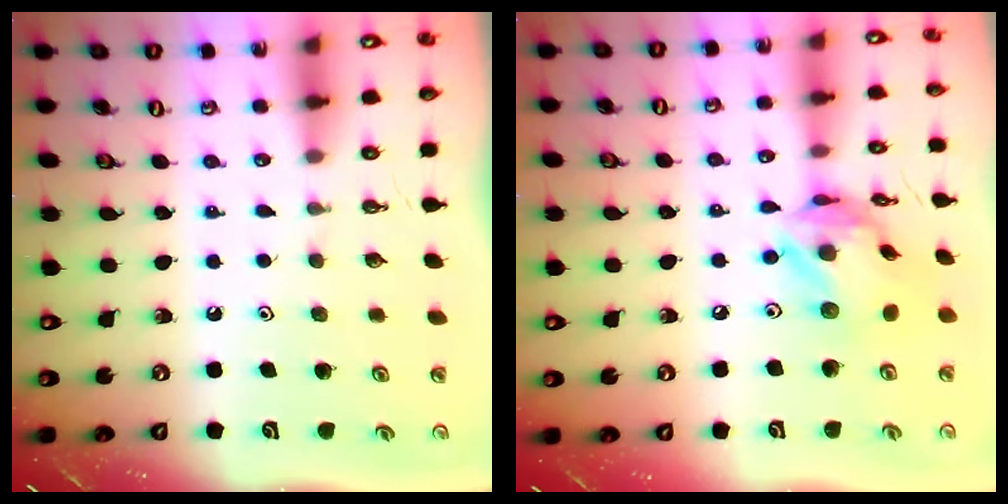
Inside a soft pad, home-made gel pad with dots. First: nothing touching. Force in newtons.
{"total": 15.7, "press": 15.6, "slide": 1.6}